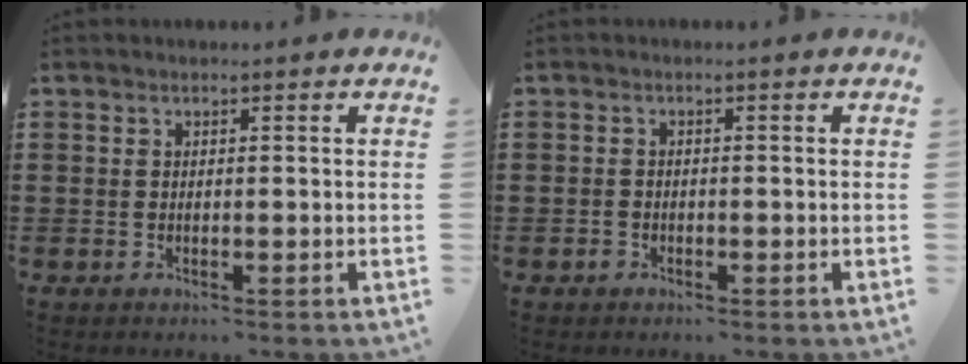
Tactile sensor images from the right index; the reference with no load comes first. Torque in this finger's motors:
{"motor_torque": [0.28, 0.26, 0.00, 0.02]}